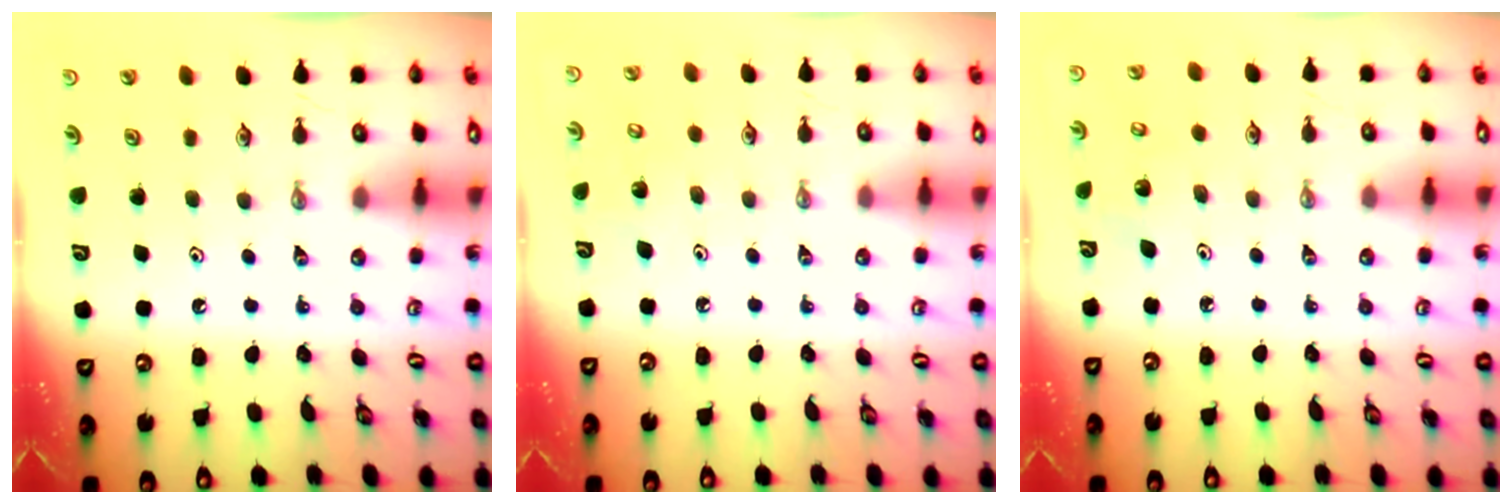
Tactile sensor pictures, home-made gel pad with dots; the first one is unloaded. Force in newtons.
{"total": 4.1, "press": 4.1, "slide": 0.2}
{"total": 3.9, "press": 3.9, "slide": 0.3}